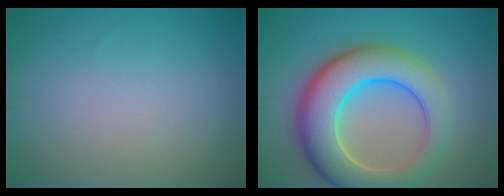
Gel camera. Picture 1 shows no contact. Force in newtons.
{"total": 10.3, "press": 10.3, "slide": 0.8}